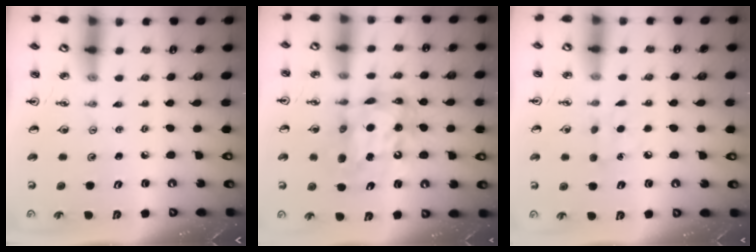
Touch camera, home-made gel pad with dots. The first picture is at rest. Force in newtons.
{"total": 12.7, "press": 12.6, "slide": 1.3}
{"total": 6.3, "press": 6.2, "slide": 0.8}